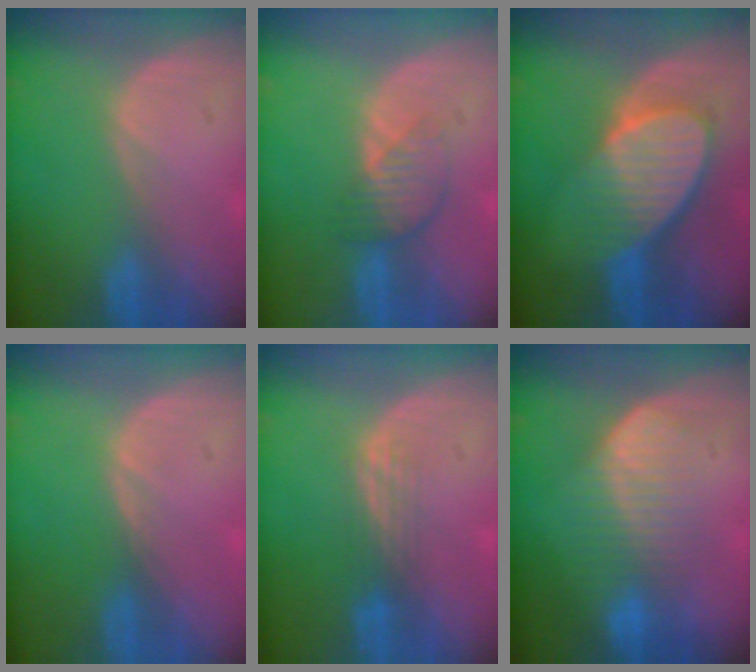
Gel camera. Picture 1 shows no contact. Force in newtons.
{"total": 3.9, "press": 3.7, "slide": 1.4}
{"total": 8.8, "press": 8.0, "slide": 3.7}
{"total": 0.6, "press": 0.4, "slide": 0.4}
{"total": 3.0, "press": 2.5, "slide": 1.6}
{"total": 6.9, "press": 6.8, "slide": 1.4}